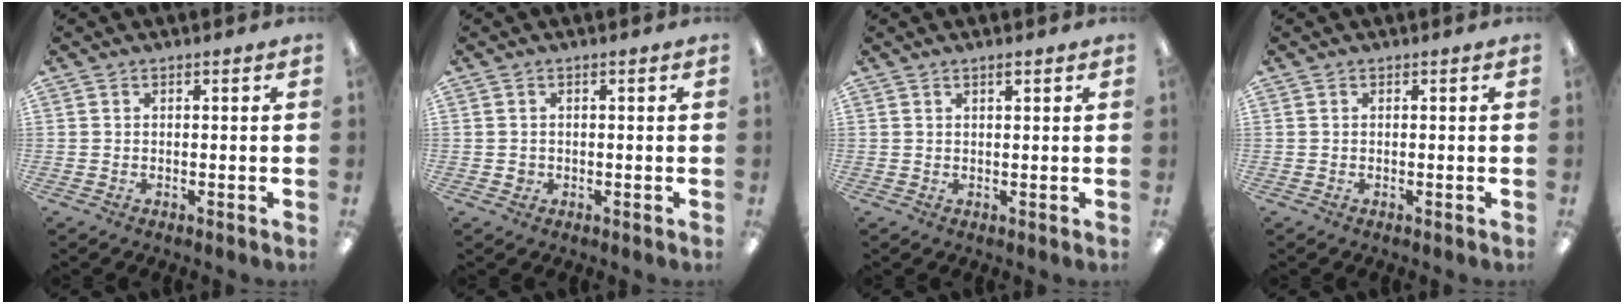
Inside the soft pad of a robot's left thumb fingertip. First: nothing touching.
{"total": 1.3, "force": [-0.2, 1.2, 0.4], "torque": [-0.009, 0.004, -0.007]}
{"total": 1.4, "force": [1.0, 0.2, 0.8], "torque": [-0.011, -0.003, 0.016]}
{"total": 0.0}